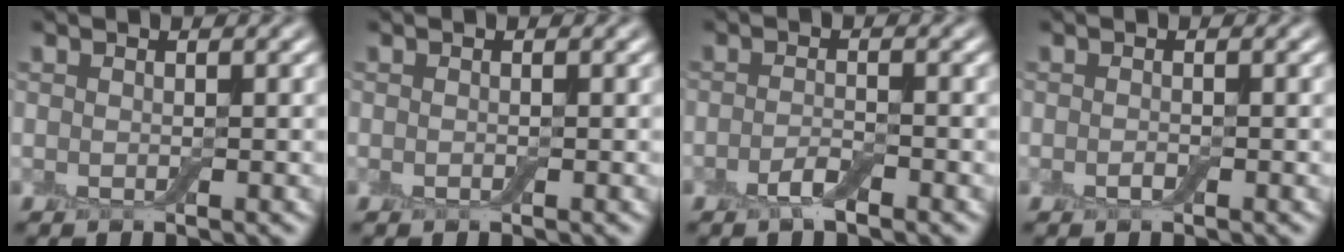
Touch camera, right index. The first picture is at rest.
{"total": 0.0}
{"total": 1.9, "force": [-1.2, 0.5, 1.4], "torque": [-0.030, 0.001, -0.026]}
{"total": 0.7, "force": [-0.4, 0.3, 0.5], "torque": [-0.012, 0.000, -0.007]}